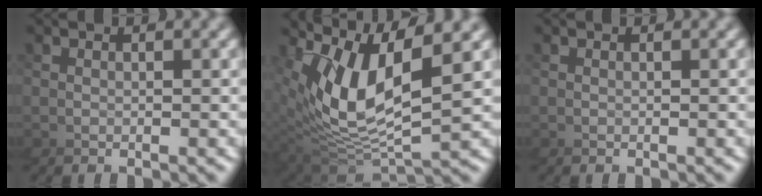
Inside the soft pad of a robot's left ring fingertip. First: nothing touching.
{"total": 6.0, "force": [2.1, 4.0, 3.9], "torque": [-0.120, 0.017, 0.025]}
{"total": 0.0}